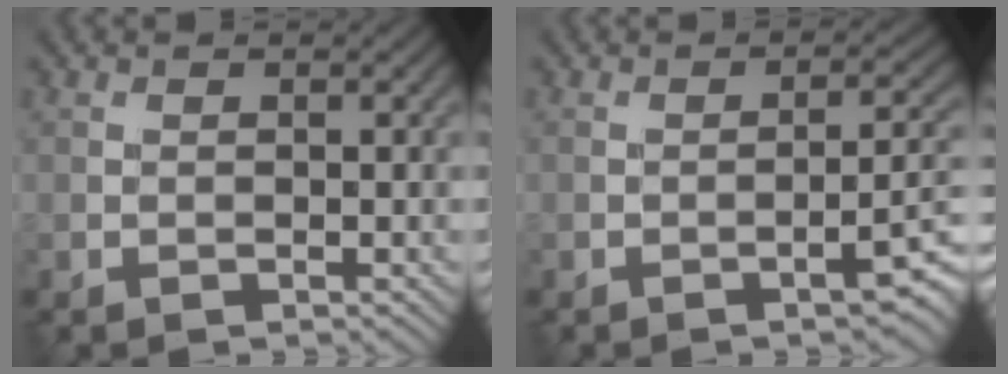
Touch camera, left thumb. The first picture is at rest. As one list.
[{"total": 5.8, "force": [-2.7, 1.4, 5.0], "torque": [-0.064, 0.004, -0.039]}]